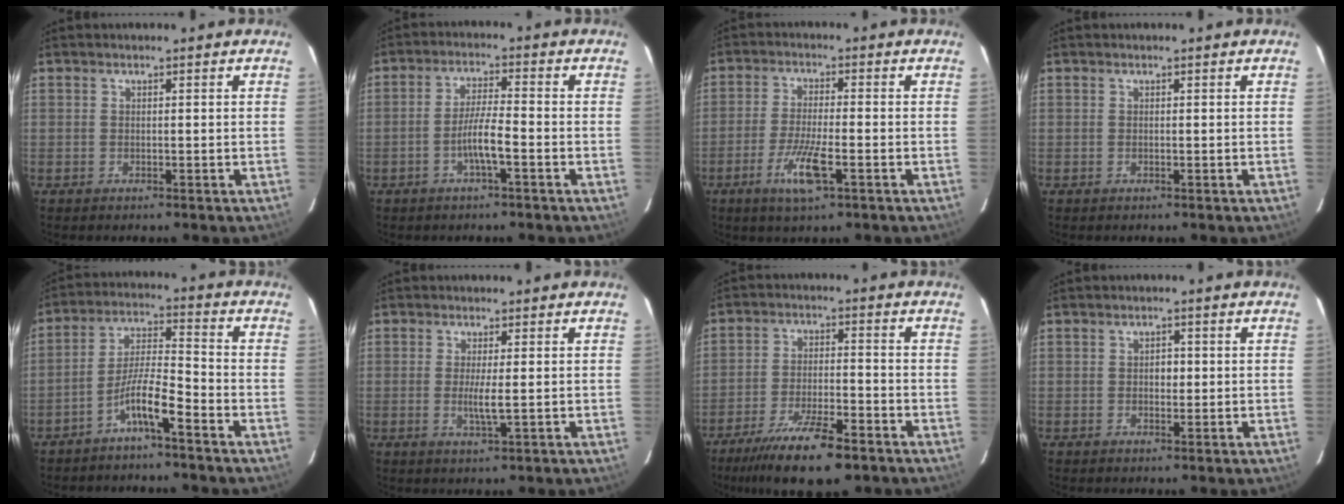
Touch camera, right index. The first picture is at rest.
{"total": 5.0, "force": [-2.0, 0.2, 4.6], "torque": [-0.089, 0.005, -0.037]}
{"total": 6.9, "force": [-3.1, 0.8, 6.1], "torque": [-0.120, -0.011, -0.055]}
{"total": 0.0}
{"total": 7.1, "force": [-4.6, 0.1, 5.5], "torque": [-0.107, 0.010, -0.091]}
{"total": 3.1, "force": [-0.2, -0.1, 3.0], "torque": [-0.061, -0.007, -0.004]}
{"total": 11.4, "force": [-8.0, 2.1, 7.8], "torque": [-0.138, -0.023, -0.138]}
{"total": 1.6, "force": [0.0, 1.0, 1.2], "torque": [-0.017, 0.002, 0.000]}